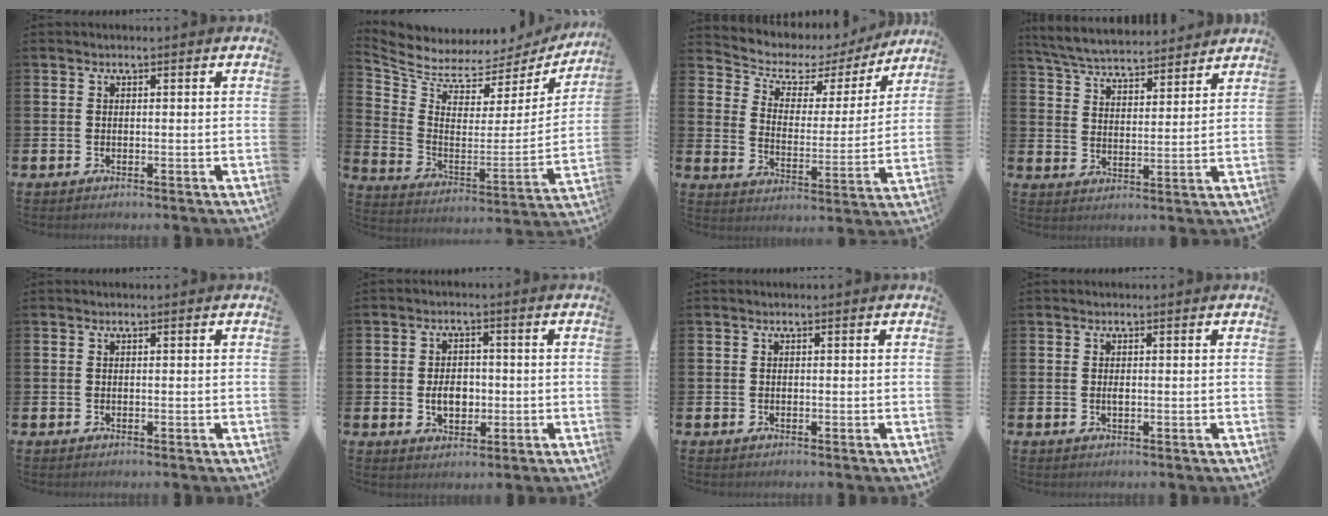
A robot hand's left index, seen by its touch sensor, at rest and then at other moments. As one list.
[{"total": 6.0, "force": [5.4, 2.4, 1.1], "torque": [-0.064, -0.051, 0.089]}, {"total": 6.1, "force": [4.8, 3.3, 1.8], "torque": [-0.065, -0.031, 0.076]}, {"total": 5.9, "force": [5.8, 0.8, 0.8], "torque": [-0.042, -0.039, 0.102]}, {"total": 0.0}, {"total": 4.1, "force": [-0.5, 3.0, 2.8], "torque": [-0.042, 0.003, -0.015]}, {"total": 0.0}, {"total": 0.7, "force": [0.0, 0.3, 0.7], "torque": [-0.014, 0.000, -0.001]}]